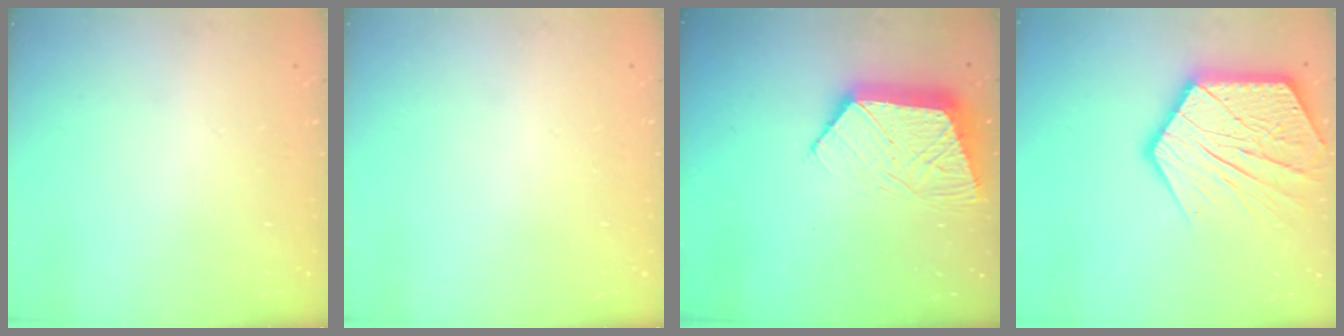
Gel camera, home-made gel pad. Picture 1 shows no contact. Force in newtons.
{"total": 0.0}
{"total": 11.9, "press": 11.8, "slide": 0.9}
{"total": 21.9, "press": 21.9, "slide": 1.4}